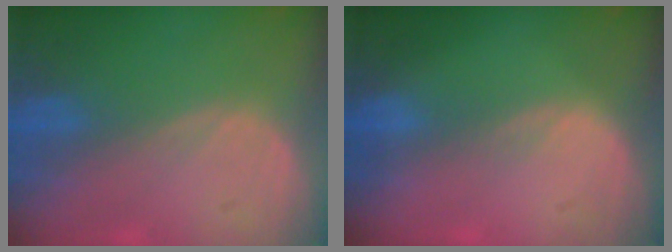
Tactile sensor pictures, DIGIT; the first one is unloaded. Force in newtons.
{"total": 0.8, "press": 0.5, "slide": 0.7}